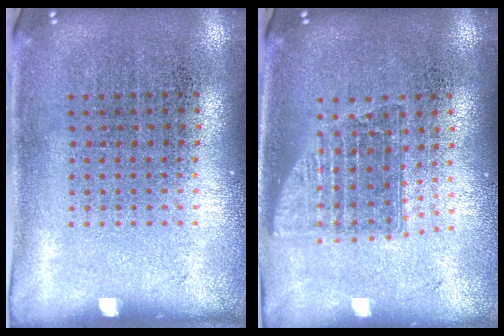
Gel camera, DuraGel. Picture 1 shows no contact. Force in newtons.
{"total": 1.5, "press": 1.2, "slide": 0.9}